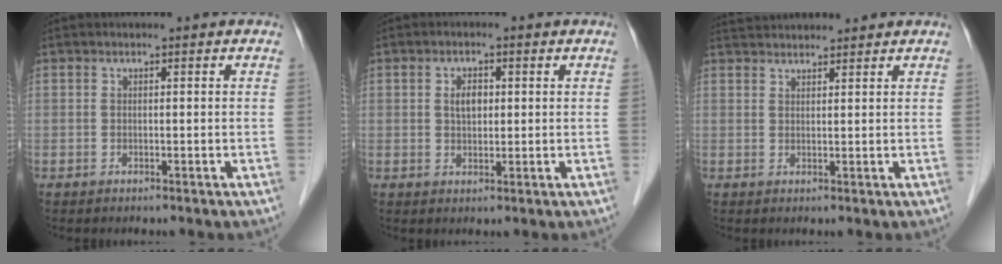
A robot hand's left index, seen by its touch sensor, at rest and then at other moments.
{"total": 2.8, "force": [0.5, 1.8, 2.1], "torque": [-0.040, 0.005, 0.011]}
{"total": 5.7, "force": [5.5, 0.5, 1.1], "torque": [-0.023, 0.038, 0.089]}